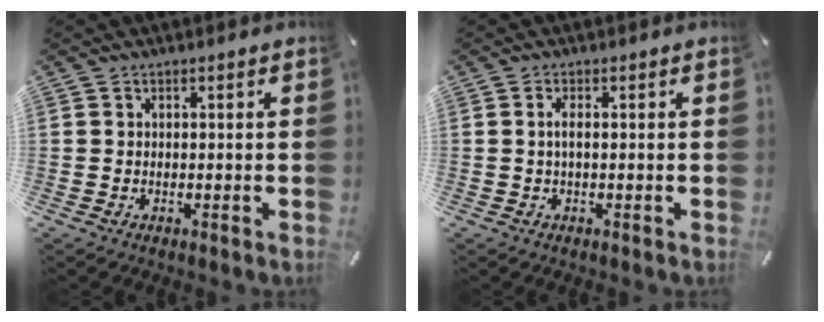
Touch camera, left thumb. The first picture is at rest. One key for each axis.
{"total": 2.1, "fx": 0.0, "fy": 0.5, "fz": 2.0, "tx": -0.039, "ty": -0.002, "tz": -0.001}